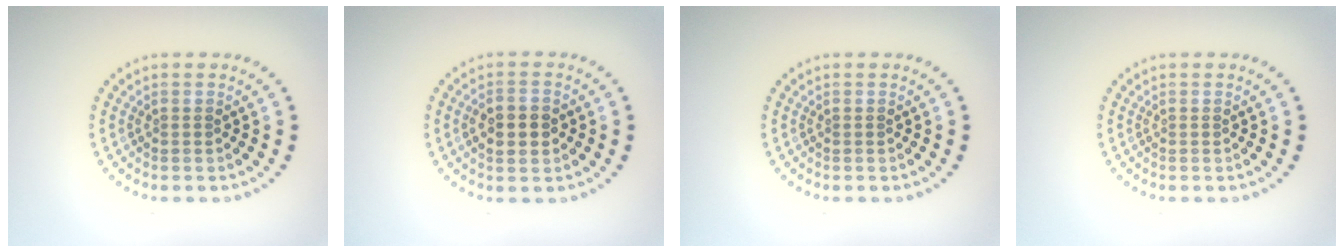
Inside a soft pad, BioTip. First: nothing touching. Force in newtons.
{"total": 3.4, "press": 3.4, "slide": 0.2}
{"total": 0.0}
{"total": 0.0}